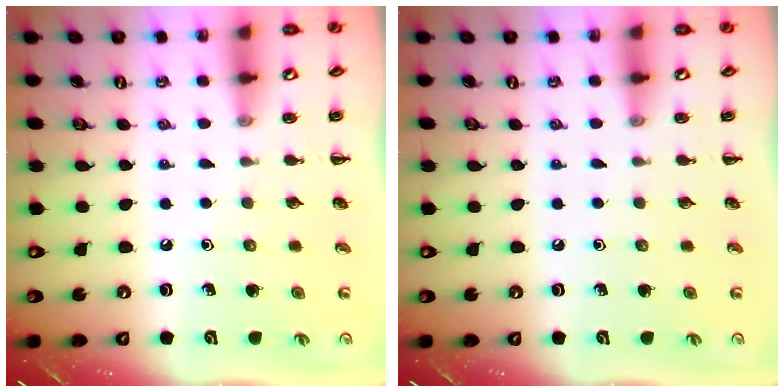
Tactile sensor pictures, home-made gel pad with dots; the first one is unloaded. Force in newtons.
{"total": 0.0}